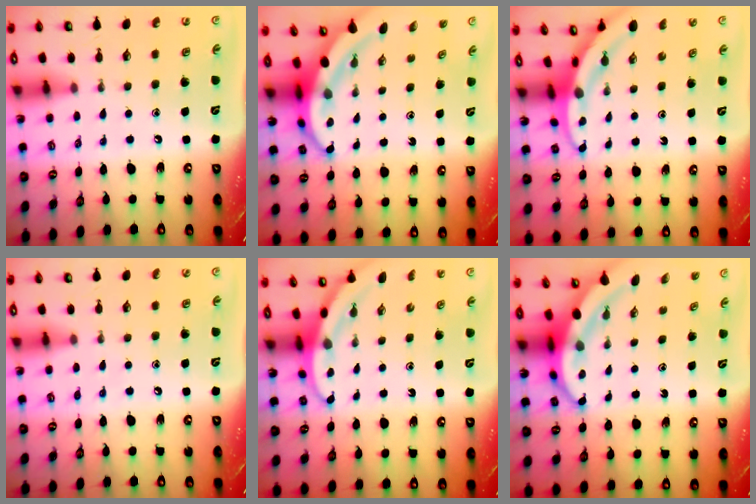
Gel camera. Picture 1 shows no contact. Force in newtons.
{"total": 6.2, "press": 6.0, "slide": 1.5}
{"total": 3.2, "press": 3.2, "slide": 0.3}
{"total": 3.8, "press": 3.7, "slide": 0.9}
{"total": 3.2, "press": 3.2, "slide": 0.1}
{"total": 6.2, "press": 6.0, "slide": 1.5}